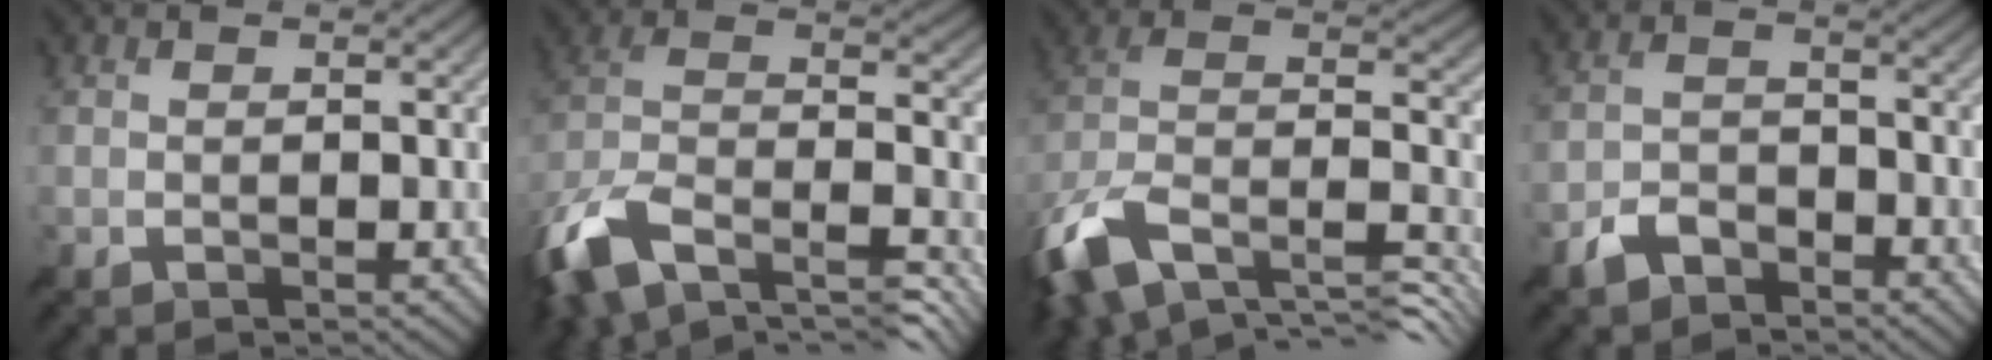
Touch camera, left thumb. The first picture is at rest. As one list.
[{"total": 15.9, "force": [-9.5, 8.2, 9.8], "torque": [-0.256, -0.027, -0.144]}, {"total": 16.2, "force": [-8.3, 8.8, 10.7], "torque": [-0.274, -0.025, -0.124]}, {"total": 3.8, "force": [-2.9, 2.0, 1.3], "torque": [-0.028, -0.003, -0.067]}]